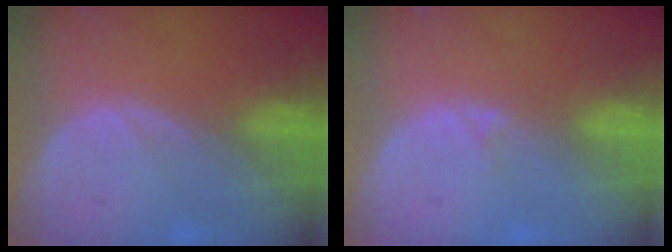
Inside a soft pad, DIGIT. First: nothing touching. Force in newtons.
{"total": 0.9, "press": 0.6, "slide": 0.7}